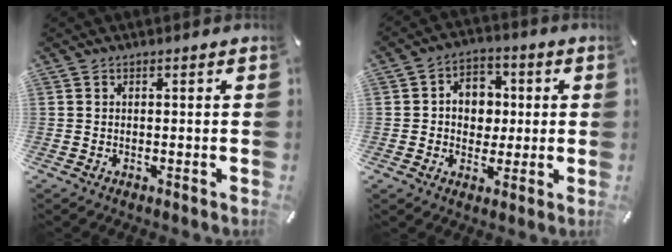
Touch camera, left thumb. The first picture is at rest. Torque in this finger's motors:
{"motor_torque": [1.35, 1.29, 0.46, 0.18, 0.07]}